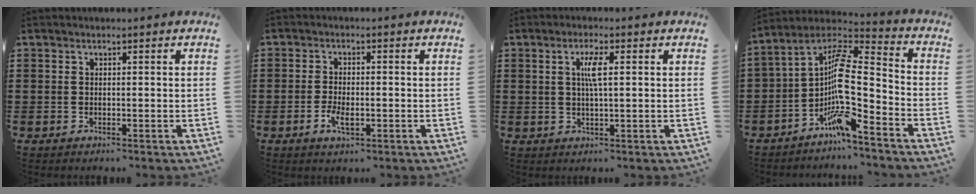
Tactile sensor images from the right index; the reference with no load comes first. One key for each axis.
{"total": 3.2, "fx": -1.1, "fy": 1.3, "fz": 2.8, "tx": -0.063, "ty": -0.005, "tz": -0.023}
{"total": 3.2, "fx": 0.7, "fy": 0.4, "fz": 3.1, "tx": -0.064, "ty": 0.002, "tz": 0.009}
{"total": 10.5, "fx": -5.4, "fy": 2.2, "fz": 8.8, "tx": -0.181, "ty": -0.012, "tz": -0.110}